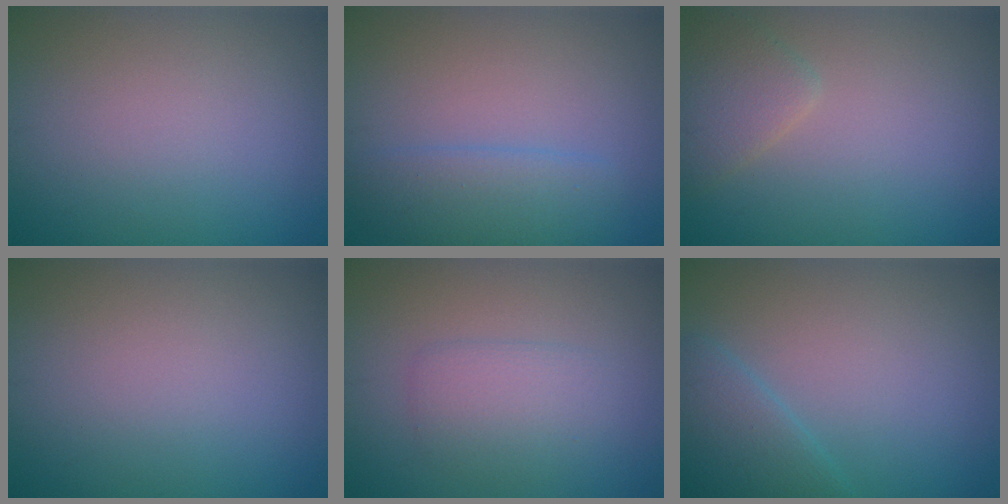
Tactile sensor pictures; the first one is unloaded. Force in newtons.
{"total": 2.9, "press": 2.9, "slide": 0.2}
{"total": 2.2, "press": 2.2, "slide": 0.1}
{"total": 0.0}
{"total": 2.3, "press": 2.3, "slide": 0.1}
{"total": 2.8, "press": 2.8, "slide": 0.1}